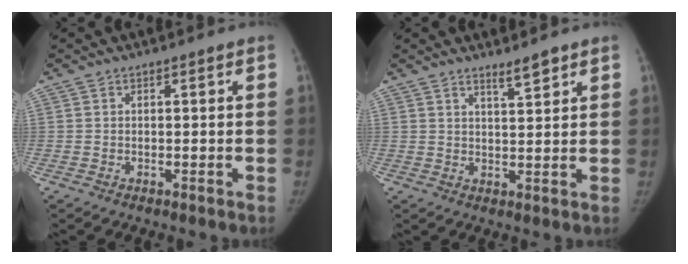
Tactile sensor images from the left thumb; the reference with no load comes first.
{"total": 3.3, "force": [2.7, 0.4, 1.9], "torque": [-0.025, -0.025, 0.045]}